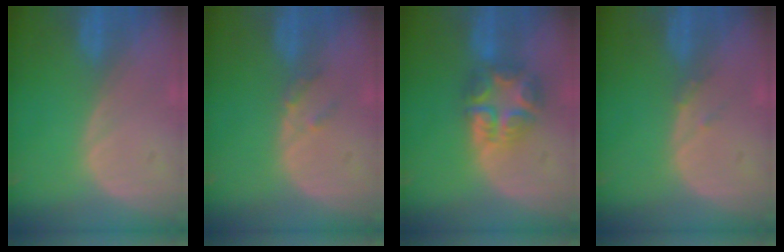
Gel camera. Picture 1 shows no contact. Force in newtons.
{"total": 1.8, "press": 1.6, "slide": 0.8}
{"total": 7.7, "press": 6.8, "slide": 3.7}
{"total": 1.2, "press": 1.0, "slide": 0.6}